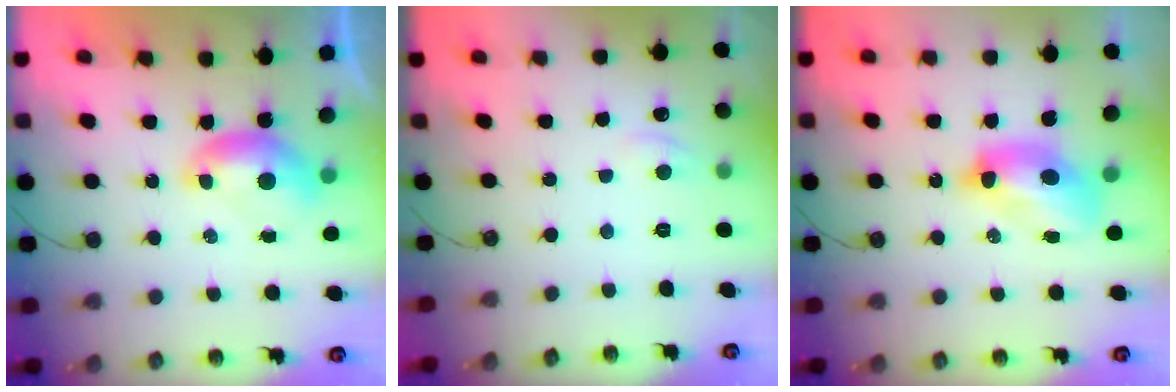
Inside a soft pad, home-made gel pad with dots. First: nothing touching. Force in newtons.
{"total": 2.5, "press": 2.4, "slide": 0.5}
{"total": 7.5, "press": 7.4, "slide": 1.2}